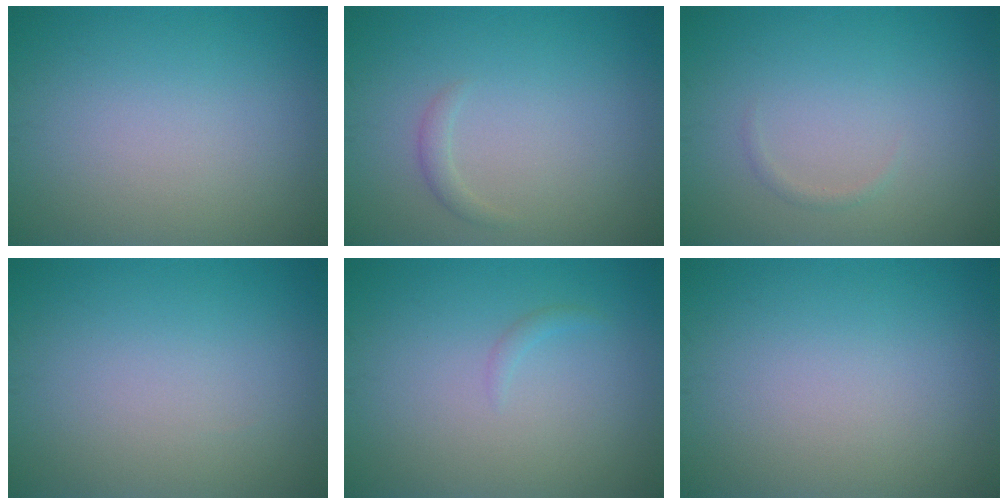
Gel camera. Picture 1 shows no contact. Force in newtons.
{"total": 0.9, "press": 0.9, "slide": 0.1}
{"total": 0.6, "press": 0.6, "slide": 0.0}
{"total": 0.0}
{"total": 0.6, "press": 0.6, "slide": 0.1}
{"total": 0.0}